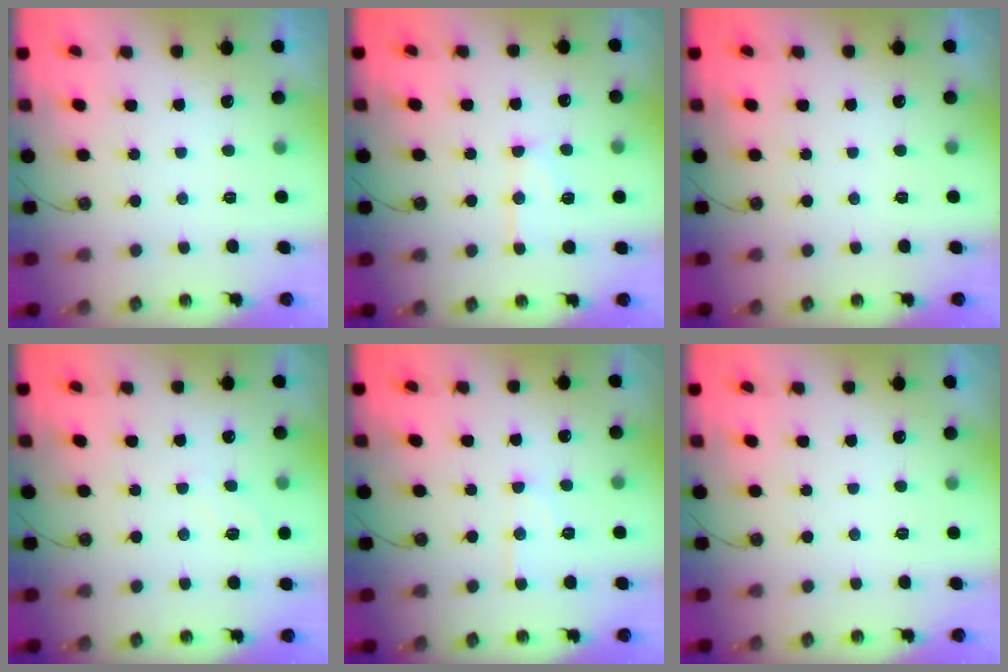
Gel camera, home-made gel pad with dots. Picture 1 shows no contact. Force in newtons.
{"total": 10.9, "press": 10.9, "slide": 0.9}
{"total": 0.0}
{"total": 3.7, "press": 3.7, "slide": 0.5}
{"total": 8.4, "press": 8.3, "slide": 0.7}
{"total": 2.3, "press": 2.3, "slide": 0.4}